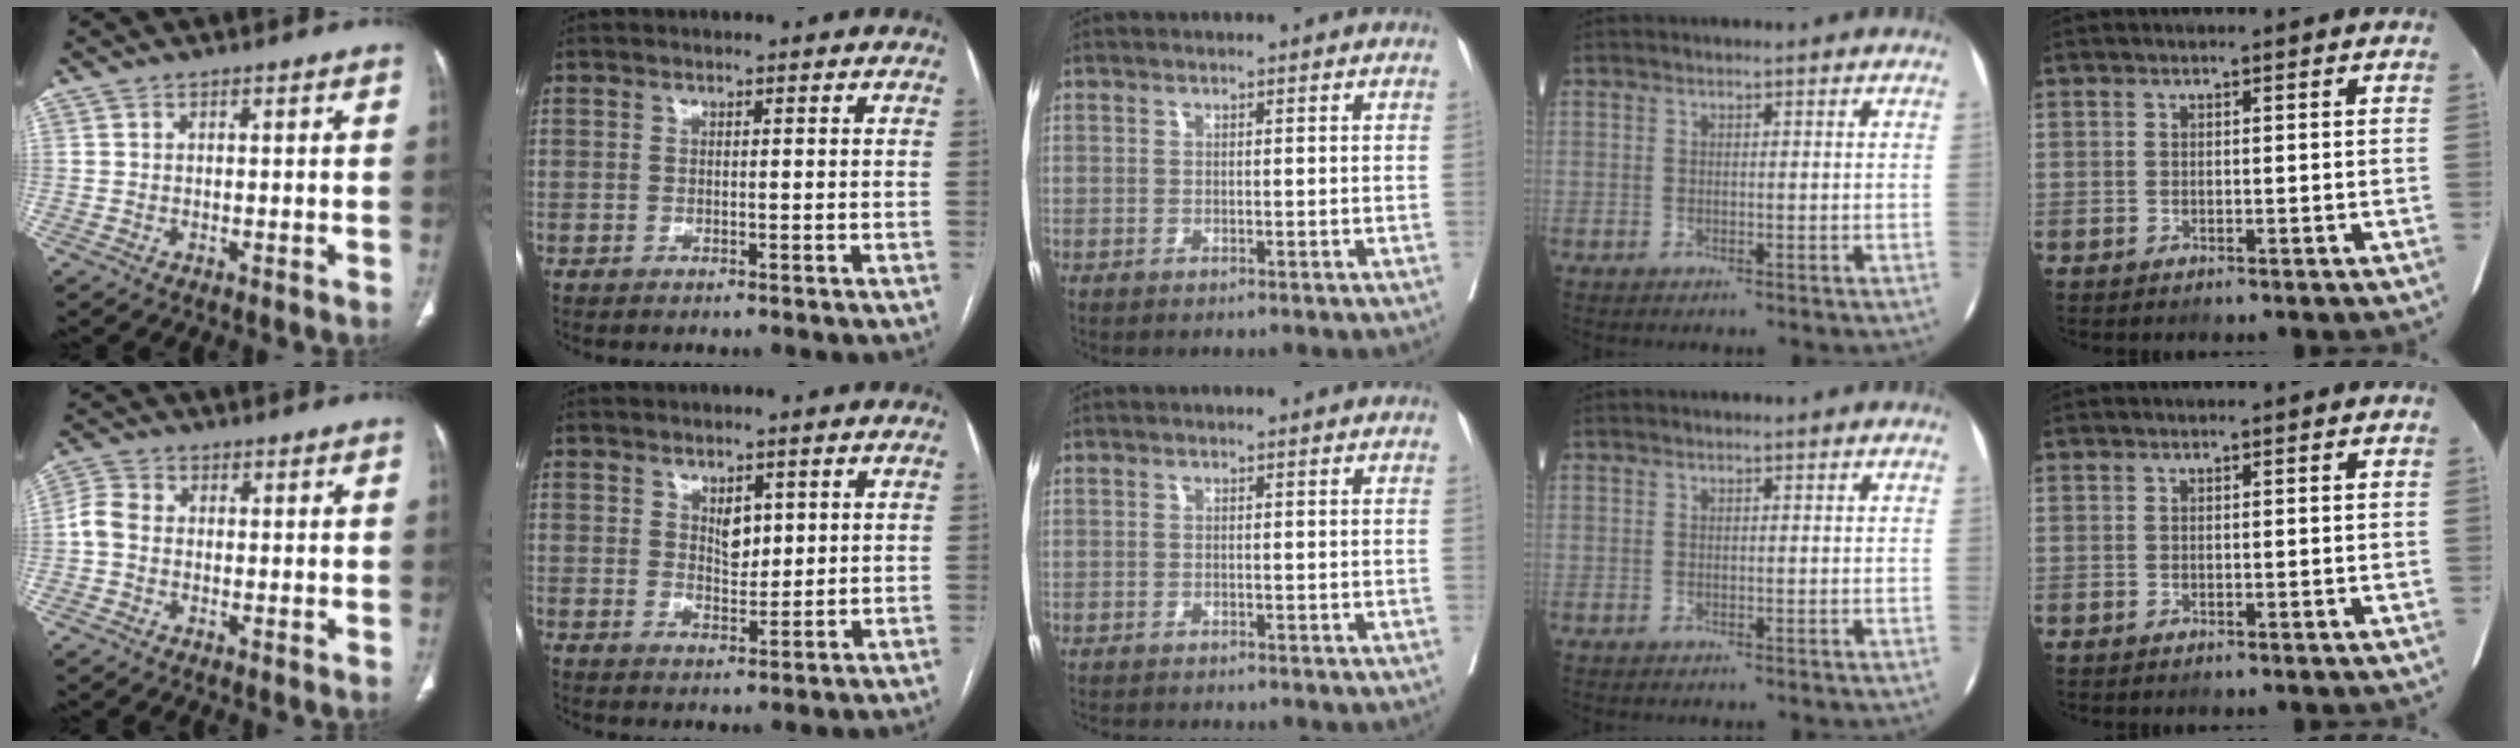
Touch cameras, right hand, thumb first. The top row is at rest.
{"thumb": {"total": 4.0, "force": [-0.6, 3.1, 2.4], "torque": [-0.053, 0.011, -0.022]}, "index": {"total": 3.5, "force": [1.4, 2.0, 2.4], "torque": [-0.039, -0.002, 0.029]}, "middle": {"total": 2.7, "force": [-2.6, 0.2, 0.6], "torque": [-0.006, -0.007, -0.041]}}